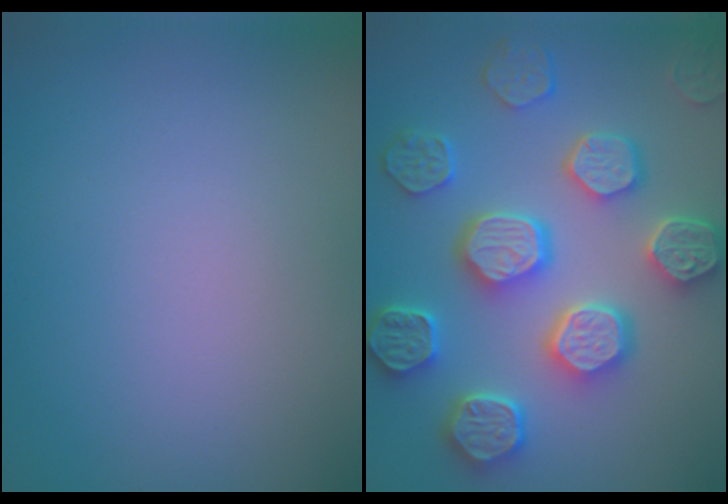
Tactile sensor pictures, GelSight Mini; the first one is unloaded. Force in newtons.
{"total": 7.2, "press": 6.5, "slide": 3.1}